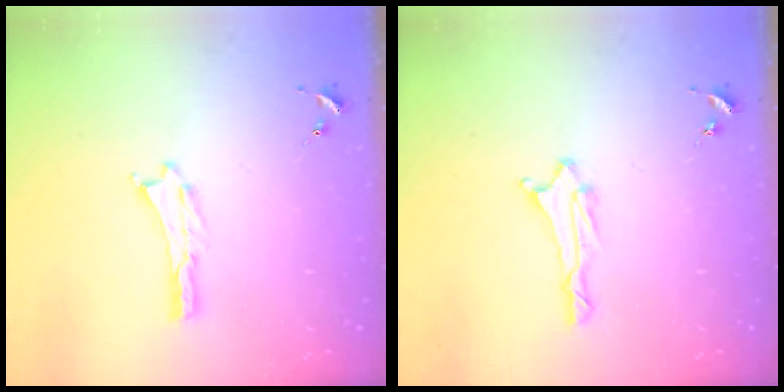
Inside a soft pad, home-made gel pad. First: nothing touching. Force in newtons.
{"total": 1.7, "press": 1.6, "slide": 0.5}